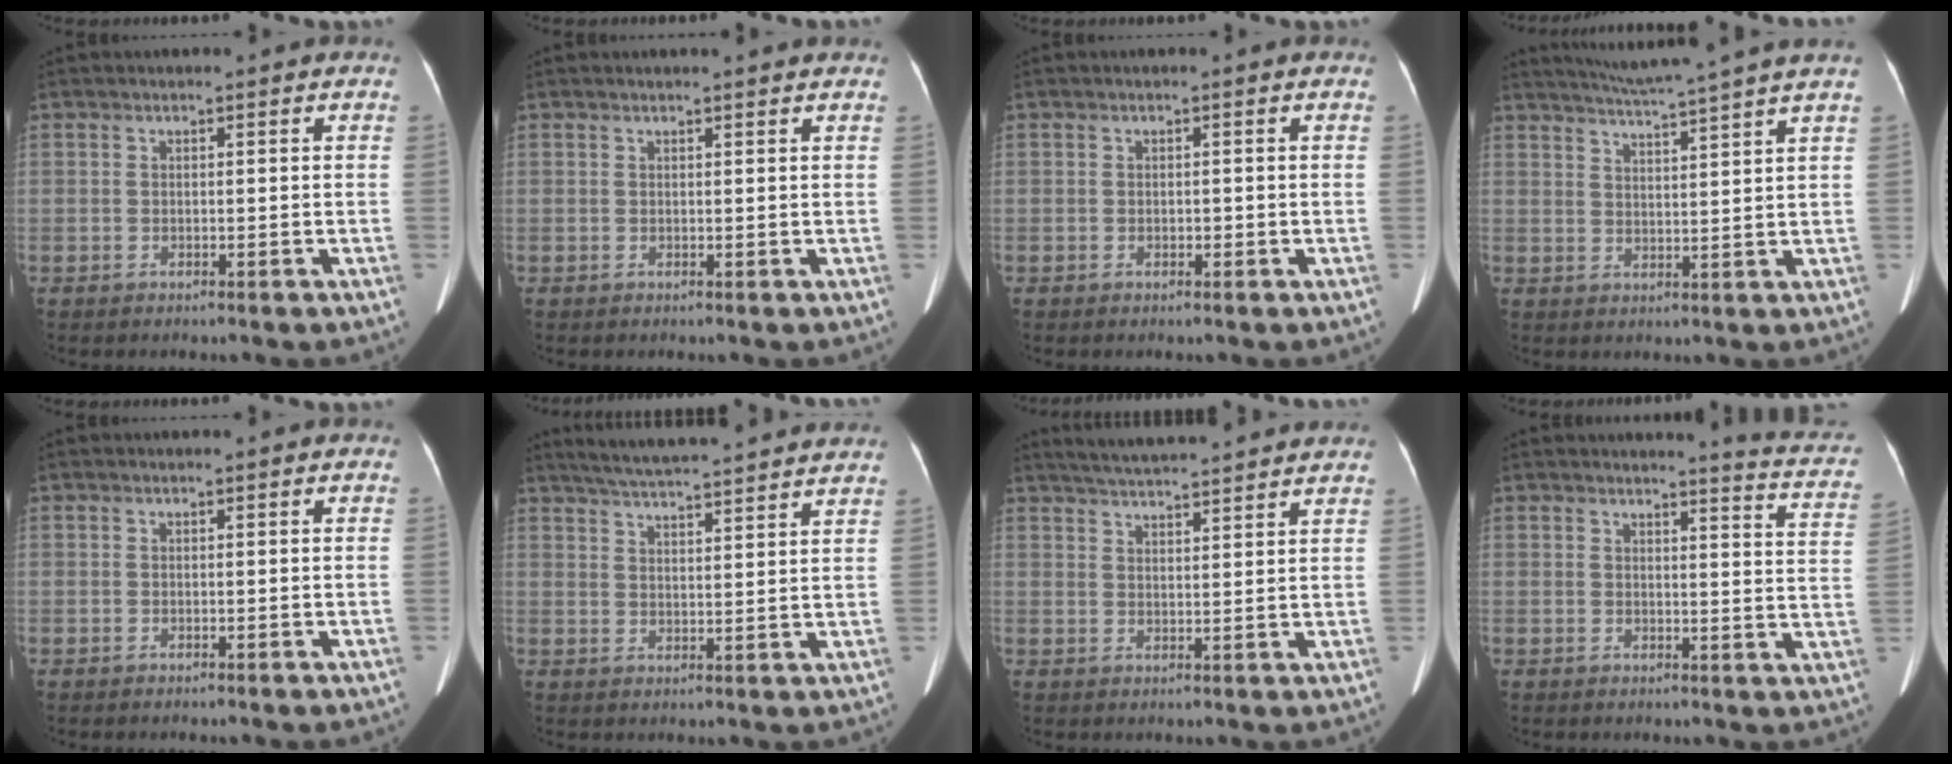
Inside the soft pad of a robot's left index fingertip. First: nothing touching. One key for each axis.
{"total": 2.7, "fx": 2.6, "fy": 0.0, "fz": 0.8, "tx": -0.013, "ty": 0.010, "tz": 0.026}
{"total": 0.5, "fx": -0.2, "fy": 0.3, "fz": 0.4, "tx": -0.006, "ty": 0.001, "tz": -0.003}
{"total": 11.1, "fx": 9.7, "fy": -2.1, "fz": 5.0, "tx": -0.088, "ty": -0.001, "tz": 0.135}
{"total": 0.0}
{"total": 18.2, "fx": 16.8, "fy": 0.4, "fz": 7.1, "tx": -0.118, "ty": 0.017, "tz": 0.226}
{"total": 13.0, "fx": 12.1, "fy": 0.4, "fz": 4.9, "tx": -0.087, "ty": 0.027, "tz": 0.166}
{"total": 9.4, "fx": 8.8, "fy": 0.0, "fz": 3.1, "tx": -0.029, "ty": -0.055, "tz": 0.073}